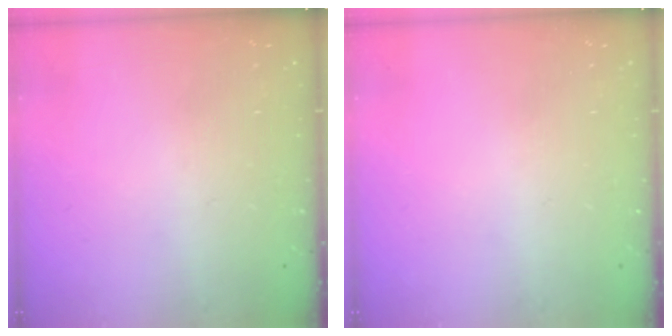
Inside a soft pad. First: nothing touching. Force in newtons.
{"total": 0.0}